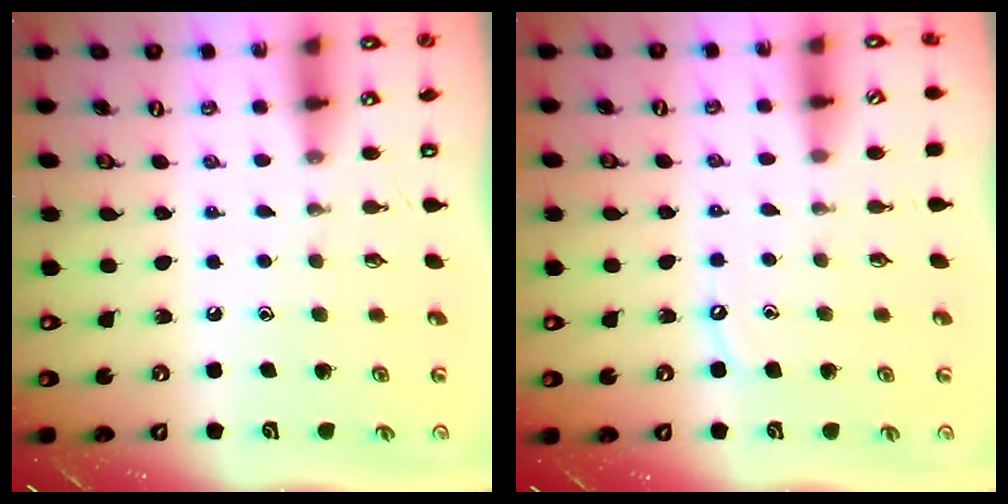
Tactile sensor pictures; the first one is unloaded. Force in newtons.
{"total": 3.6, "press": 3.6, "slide": 0.5}